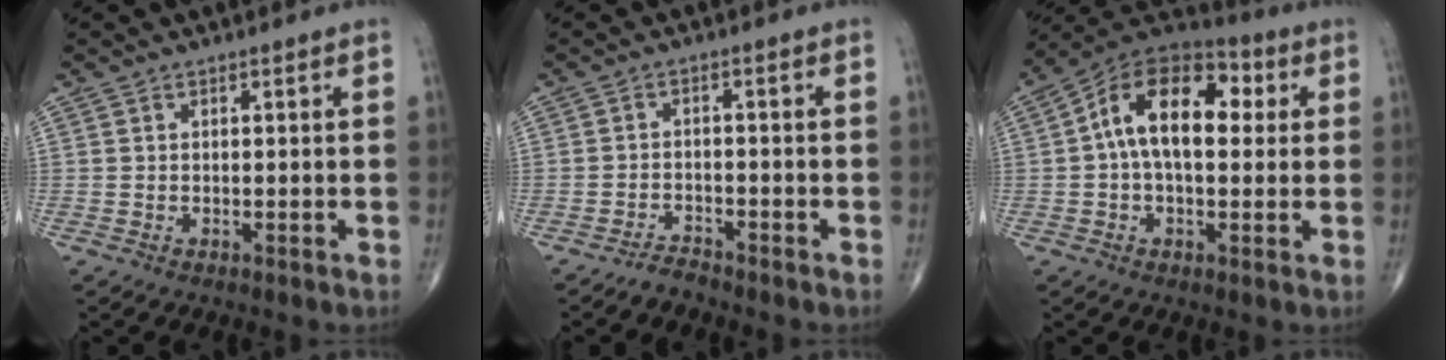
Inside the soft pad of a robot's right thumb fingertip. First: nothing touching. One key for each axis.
{"total": 2.2, "fx": -2.1, "fy": 0.4, "fz": 0.0, "tx": 0.000, "ty": 0.005, "tz": -0.040}
{"total": 16.0, "fx": 2.4, "fy": 9.3, "fz": 12.8, "tx": -0.192, "ty": 0.037, "tz": 0.031}